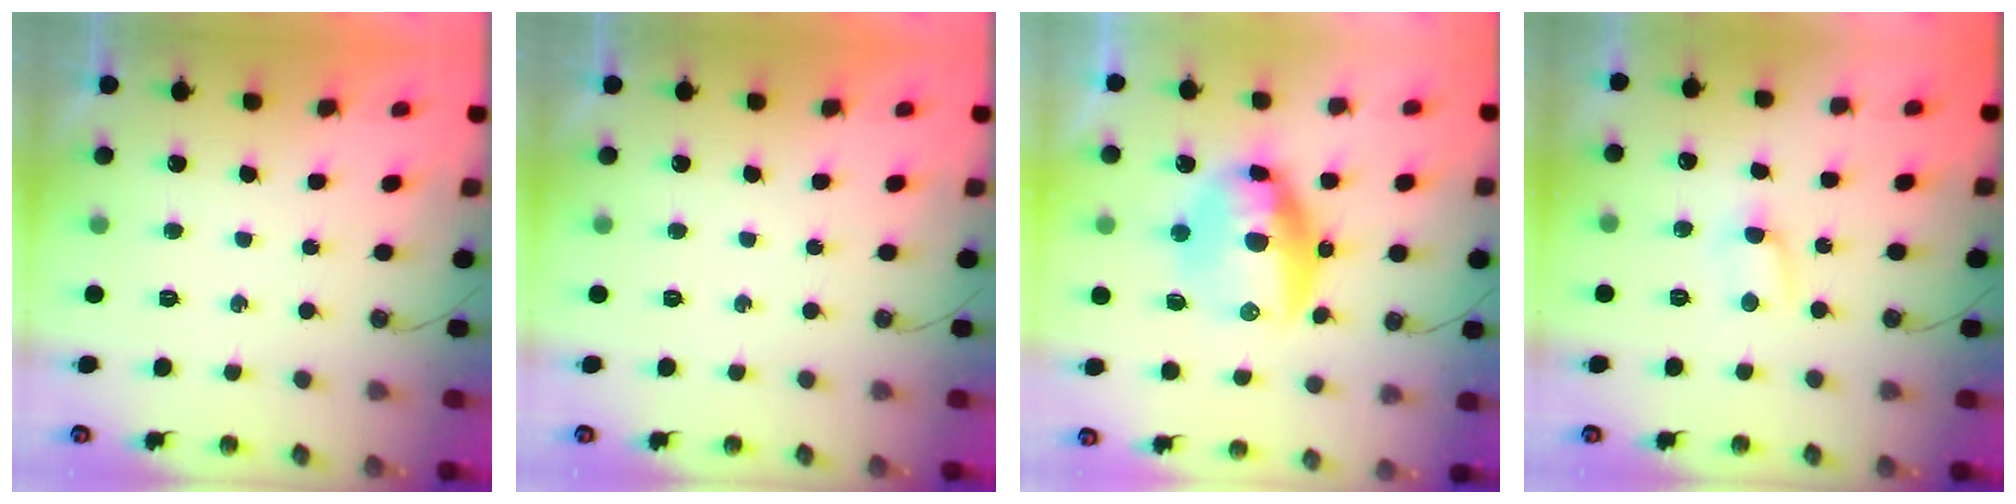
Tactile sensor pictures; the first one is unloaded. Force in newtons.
{"total": 0.0}
{"total": 18.1, "press": 16.0, "slide": 8.5}
{"total": 3.7, "press": 3.6, "slide": 0.5}